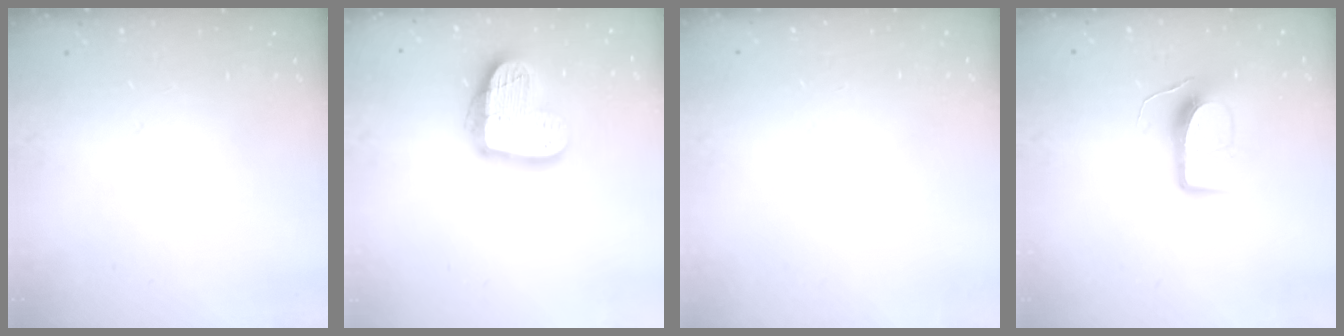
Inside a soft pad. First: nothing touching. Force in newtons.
{"total": 17.2, "press": 17.1, "slide": 1.5}
{"total": 0.0}
{"total": 10.1, "press": 10.1, "slide": 0.2}